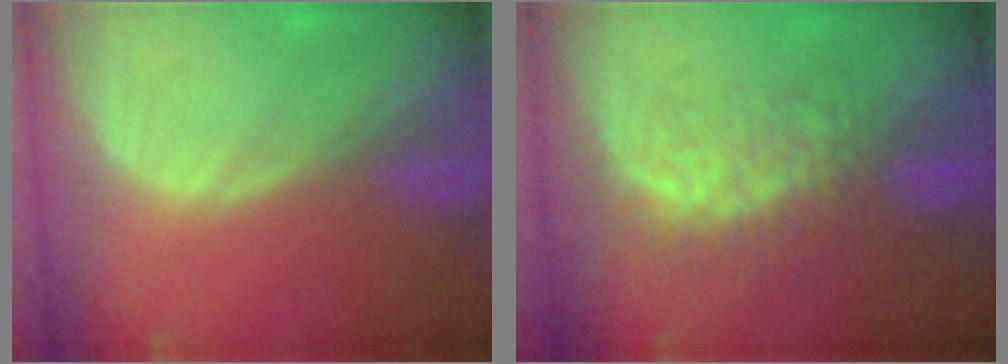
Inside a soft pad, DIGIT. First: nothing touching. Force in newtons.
{"total": 7.7, "press": 7.3, "slide": 2.7}